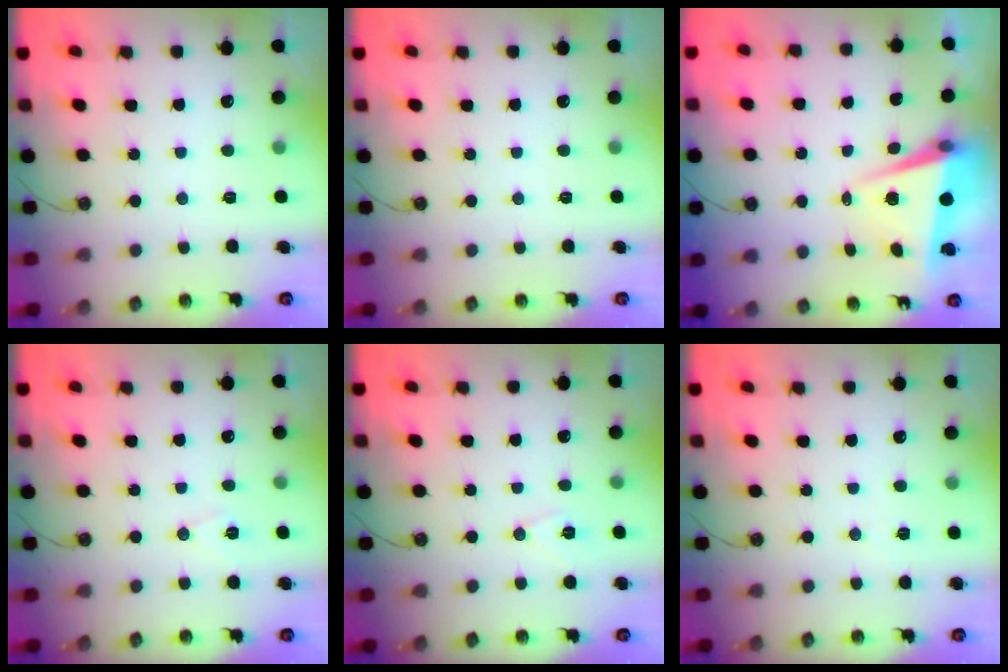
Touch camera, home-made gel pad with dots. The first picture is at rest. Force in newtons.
{"total": 0.0}
{"total": 6.3, "press": 4.6, "slide": 4.2}
{"total": 7.4, "press": 5.9, "slide": 4.5}
{"total": 7.5, "press": 6.1, "slide": 4.5}
{"total": 3.3, "press": 3.2, "slide": 0.9}